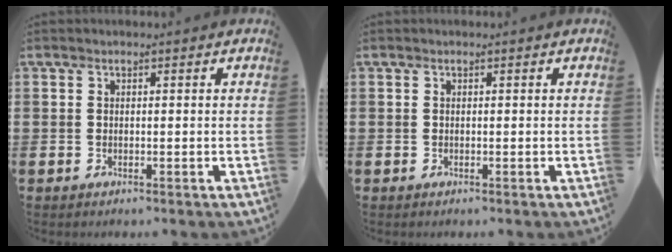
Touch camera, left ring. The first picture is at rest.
{"total": 0.0}